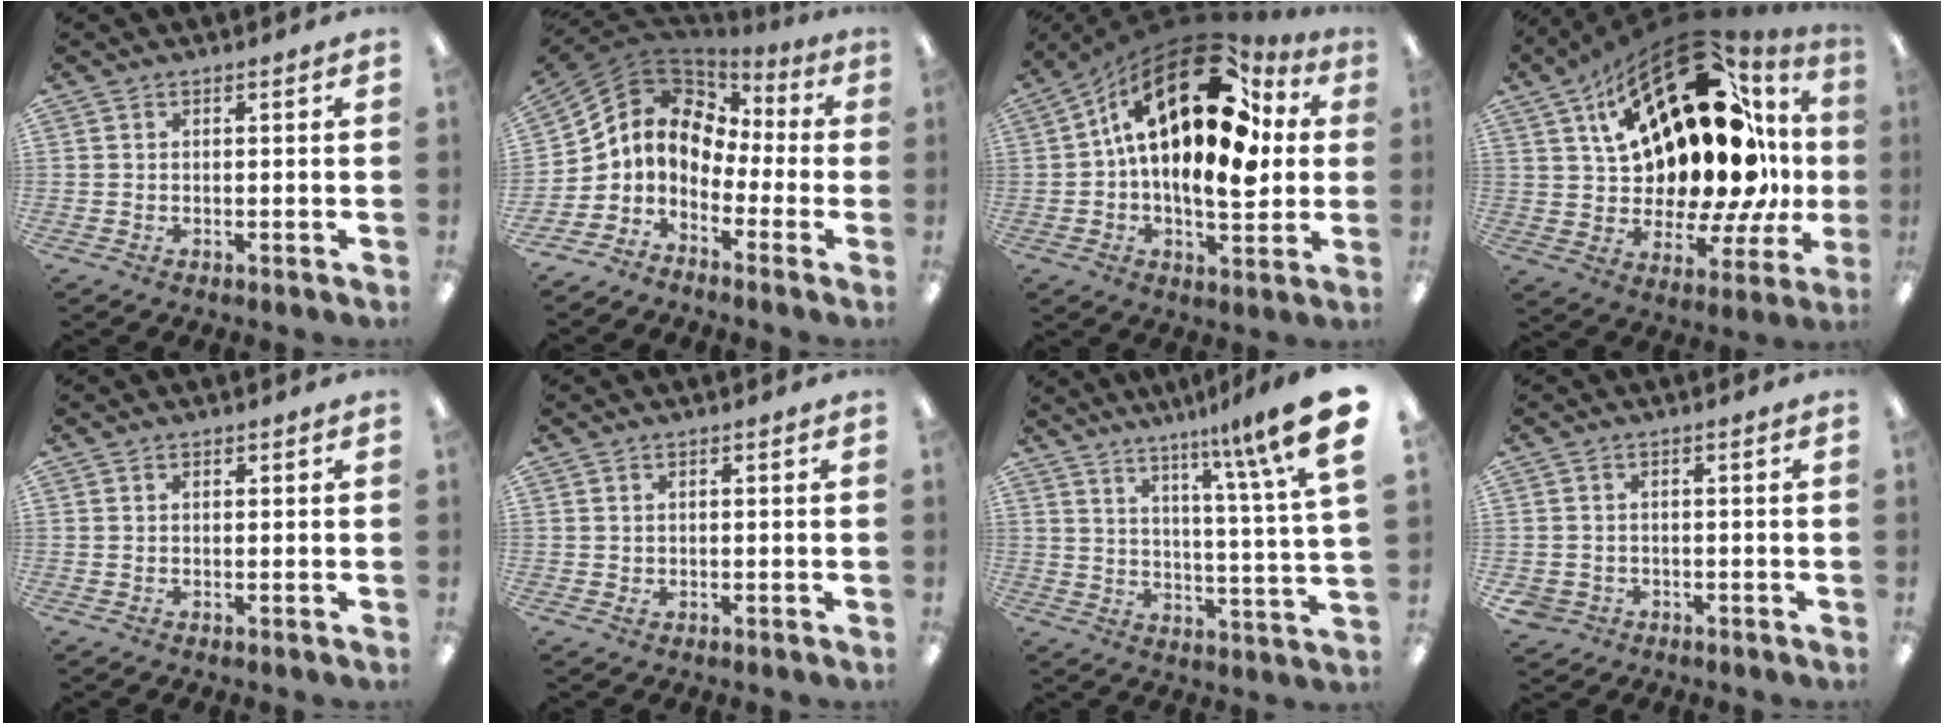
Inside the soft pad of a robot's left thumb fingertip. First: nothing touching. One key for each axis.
{"total": 8.1, "fx": 0.4, "fy": 6.9, "fz": 4.1, "tx": -0.098, "ty": -0.009, "tz": 0.010}
{"total": 24.5, "fx": 8.0, "fy": 12.1, "fz": 19.7, "tx": -0.336, "ty": -0.049, "tz": 0.131}
{"total": 27.1, "fx": 11.1, "fy": 12.6, "fz": 21.2, "tx": -0.307, "ty": -0.099, "tz": 0.201}
{"total": 0.6, "fx": 0.1, "fy": 0.4, "fz": 0.5, "tx": -0.001, "ty": -0.002, "tz": 0.001}
{"total": 0.8, "fx": 0.0, "fy": 0.6, "fz": 0.4, "tx": 0.001, "ty": 0.000, "tz": -0.003}
{"total": 13.1, "fx": 9.0, "fy": -0.3, "fz": 9.6, "tx": -0.152, "ty": -0.071, "tz": 0.132}
{"total": 2.0, "fx": -0.9, "fy": 1.7, "fz": 0.2, "tx": -0.005, "ty": 0.001, "tz": -0.019}